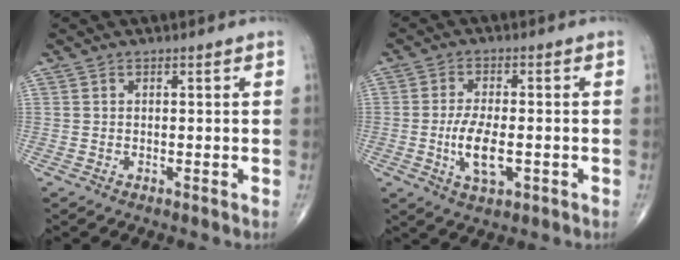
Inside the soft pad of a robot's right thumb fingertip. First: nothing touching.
{"total": 7.4, "force": [-1.7, 3.2, 6.4], "torque": [-0.121, 0.000, -0.028]}